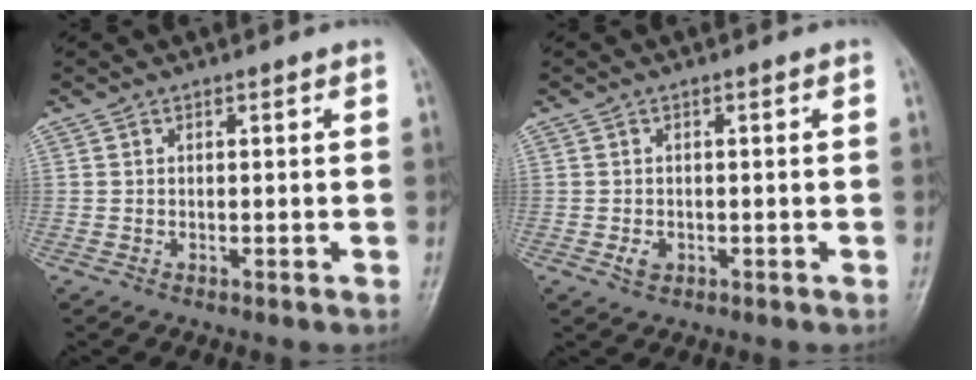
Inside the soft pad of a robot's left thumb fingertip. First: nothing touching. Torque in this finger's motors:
{"motor_torque": [0.18, 0.28, 0.42, 0.19, 0.00]}